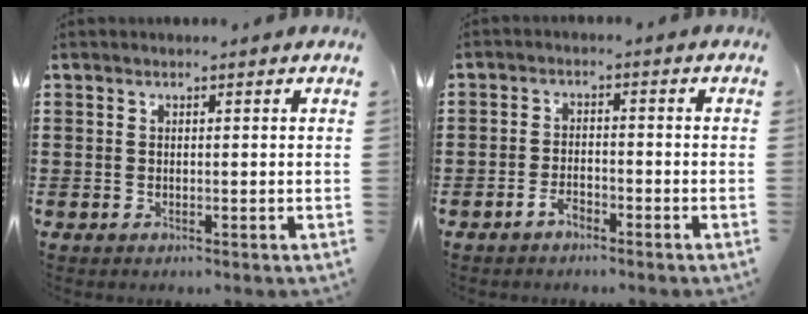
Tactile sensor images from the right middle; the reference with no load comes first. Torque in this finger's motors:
{"motor_torque": [0.01, 0.08, -0.32, -0.11]}